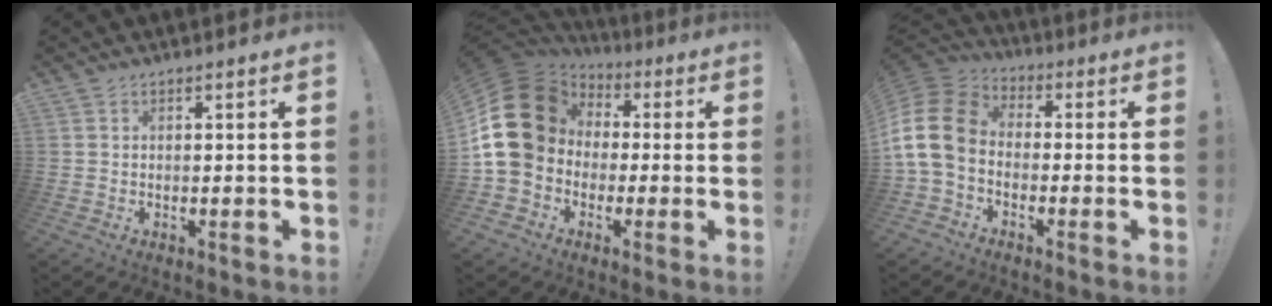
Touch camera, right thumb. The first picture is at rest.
{"total": 19.6, "force": [2.0, 15.8, 11.5], "torque": [-0.196, 0.008, 0.053]}
{"total": 14.4, "force": [-1.7, 10.0, 10.2], "torque": [-0.199, 0.023, -0.023]}